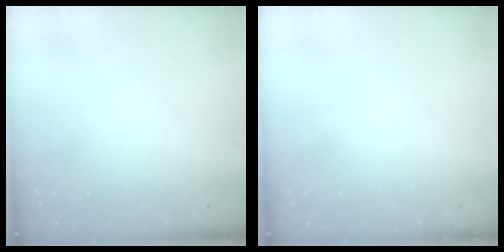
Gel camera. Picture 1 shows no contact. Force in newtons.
{"total": 0.0}